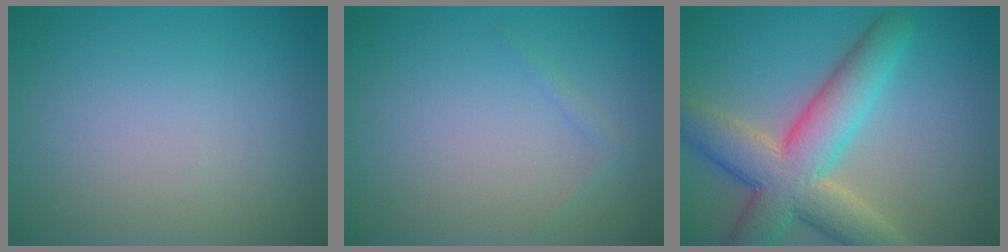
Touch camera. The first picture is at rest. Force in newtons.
{"total": 0.6, "press": 0.6, "slide": 0.1}
{"total": 8.8, "press": 8.7, "slide": 0.7}